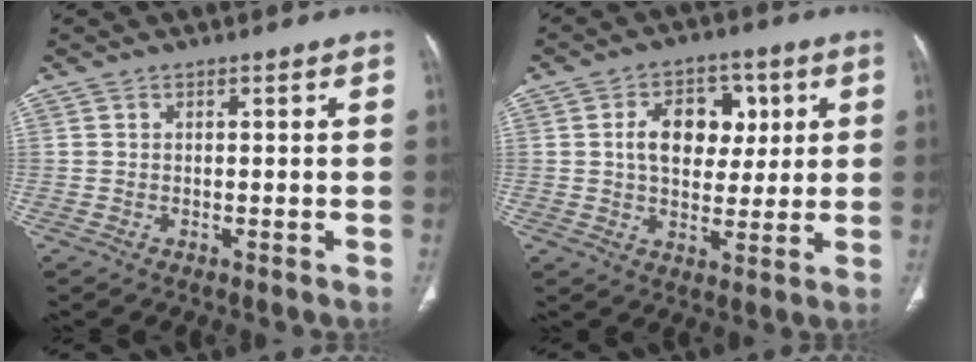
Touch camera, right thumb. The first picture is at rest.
{"total": 11.3, "force": [2.5, 7.8, 7.7], "torque": [-0.080, 0.001, 0.040]}